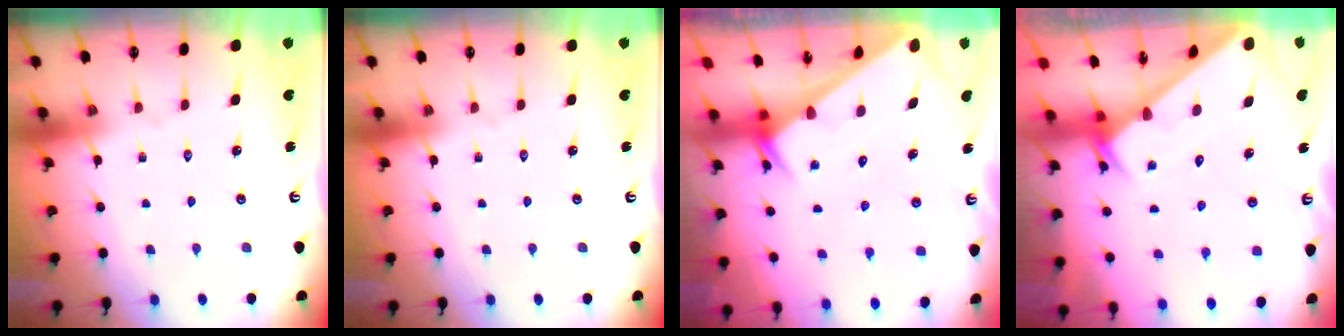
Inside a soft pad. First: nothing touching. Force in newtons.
{"total": 0.0}
{"total": 2.5, "press": 2.5, "slide": 0.0}
{"total": 2.0, "press": 2.0, "slide": 0.1}